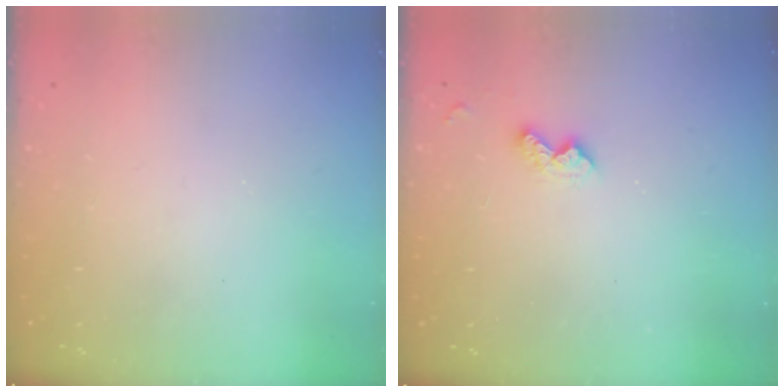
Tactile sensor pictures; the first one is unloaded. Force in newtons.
{"total": 4.8, "press": 4.8, "slide": 0.7}